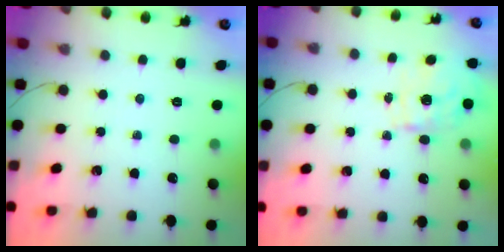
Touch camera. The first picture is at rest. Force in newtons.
{"total": 0.9, "press": 0.7, "slide": 0.6}